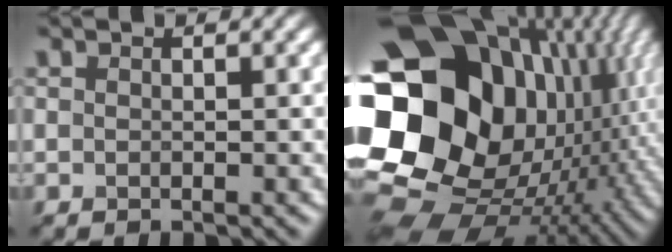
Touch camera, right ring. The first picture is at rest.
{"total": 22.0, "force": [0.7, 17.7, 13.2], "torque": [-0.280, -0.036, 0.028]}